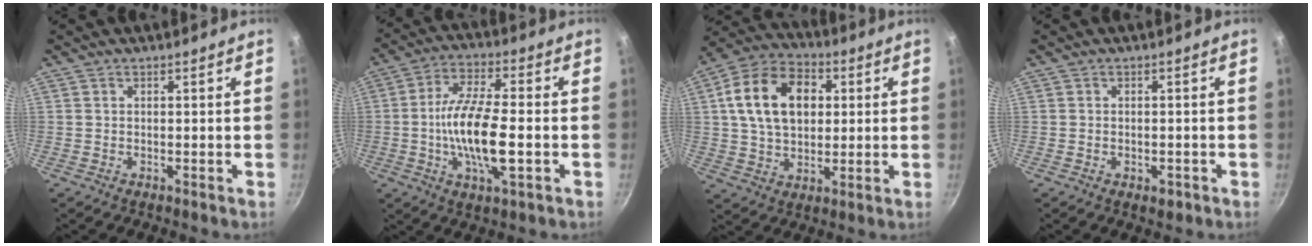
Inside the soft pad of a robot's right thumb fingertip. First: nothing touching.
{"total": 13.6, "force": [-2.4, 4.4, 12.7], "torque": [-0.236, 0.018, -0.052]}
{"total": 16.9, "force": [3.4, 11.8, 11.7], "torque": [-0.177, 0.014, 0.047]}
{"total": 2.3, "force": [-1.1, 1.4, 1.6], "torque": [-0.020, 0.003, -0.012]}